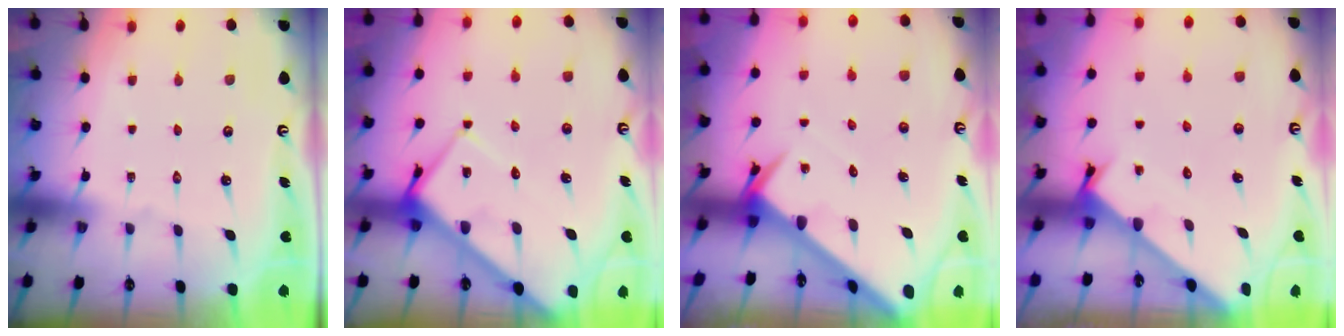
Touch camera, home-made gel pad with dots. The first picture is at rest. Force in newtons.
{"total": 9.7, "press": 9.7, "slide": 0.8}
{"total": 4.1, "press": 4.1, "slide": 0.4}
{"total": 2.4, "press": 2.4, "slide": 0.3}